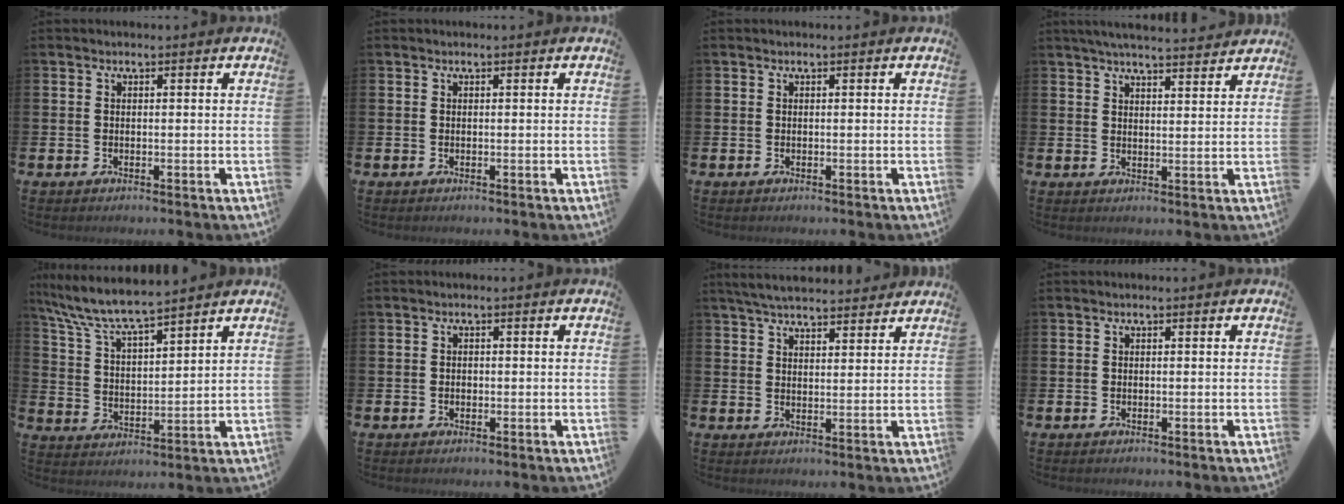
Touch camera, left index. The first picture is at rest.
{"total": 0.0}
{"total": 0.0}
{"total": 4.4, "force": [4.4, 0.0, 0.8], "torque": [-0.022, -0.022, 0.078]}
{"total": 7.6, "force": [7.1, 0.6, 2.6], "torque": [-0.080, -0.040, 0.125]}
{"total": 0.7, "force": [-0.2, 0.6, 0.2], "torque": [-0.001, 0.002, -0.006]}
{"total": 5.0, "force": [4.8, 0.8, 1.1], "torque": [-0.031, -0.019, 0.088]}
{"total": 0.0}